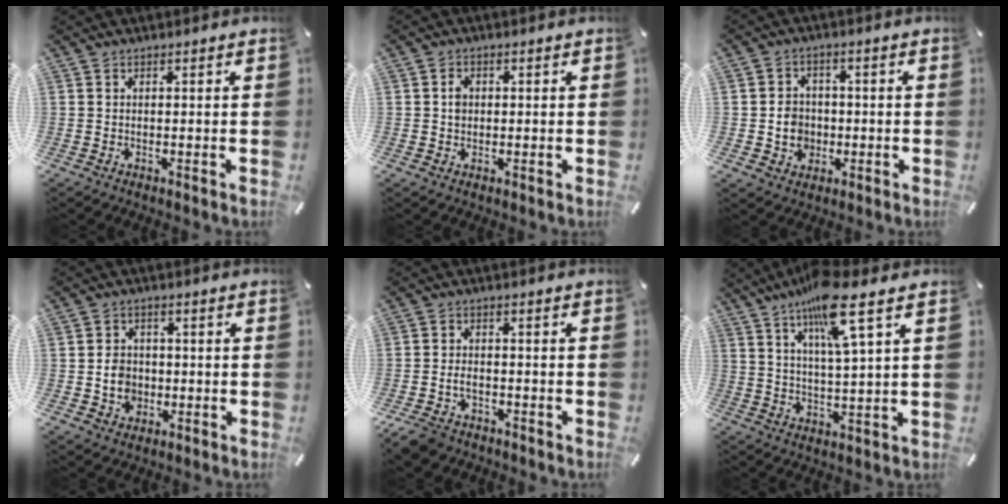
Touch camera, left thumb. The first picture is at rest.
{"total": 2.1, "force": [0.1, 1.9, 1.1], "torque": [-0.016, 0.003, -0.003]}
{"total": 6.3, "force": [-0.9, 5.8, 2.1], "torque": [-0.028, 0.004, -0.018]}
{"total": 6.0, "force": [-1.1, 5.3, 2.5], "torque": [-0.039, 0.004, -0.020]}
{"total": 4.4, "force": [-2.7, 2.8, 2.0], "torque": [-0.045, 0.014, -0.053]}
{"total": 12.7, "force": [7.7, 1.5, 10.0], "torque": [-0.186, -0.023, 0.126]}